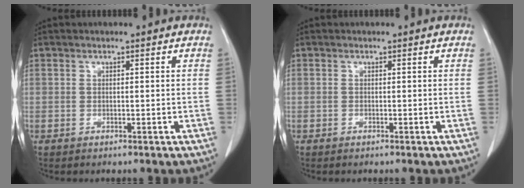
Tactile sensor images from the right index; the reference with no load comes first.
{"total": 0.0}